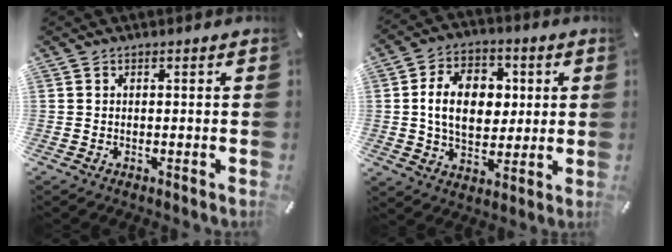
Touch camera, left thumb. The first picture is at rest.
{"total": 13.4, "force": [1.3, 9.9, 9.0], "torque": [-0.165, 0.014, 0.022]}